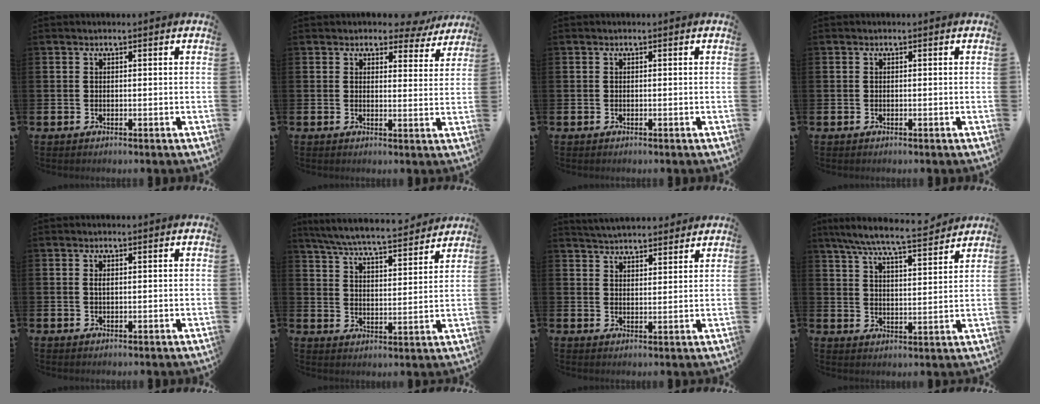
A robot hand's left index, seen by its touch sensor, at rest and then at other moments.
{"total": 3.8, "force": [3.4, 1.4, 0.8], "torque": [-0.011, -0.021, 0.057]}
{"total": 0.0}
{"total": 0.0}
{"total": 0.7, "force": [0.1, 0.2, 0.7], "torque": [-0.004, -0.001, -0.001]}
{"total": 7.2, "force": [6.8, 0.5, 2.3], "torque": [-0.075, -0.045, 0.119]}
{"total": 4.2, "force": [4.1, 0.5, 0.0], "torque": [-0.010, -0.023, 0.076]}
{"total": 8.1, "force": [7.5, 0.4, 3.0], "torque": [-0.080, -0.045, 0.132]}